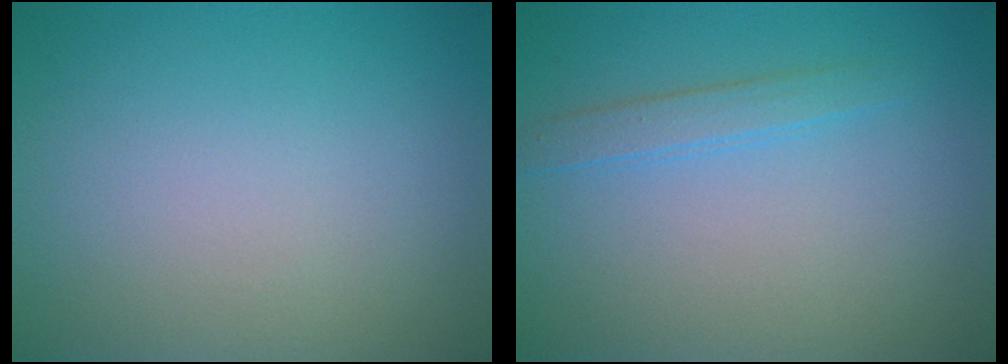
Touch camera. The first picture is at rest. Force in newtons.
{"total": 1.7, "press": 1.7, "slide": 0.1}